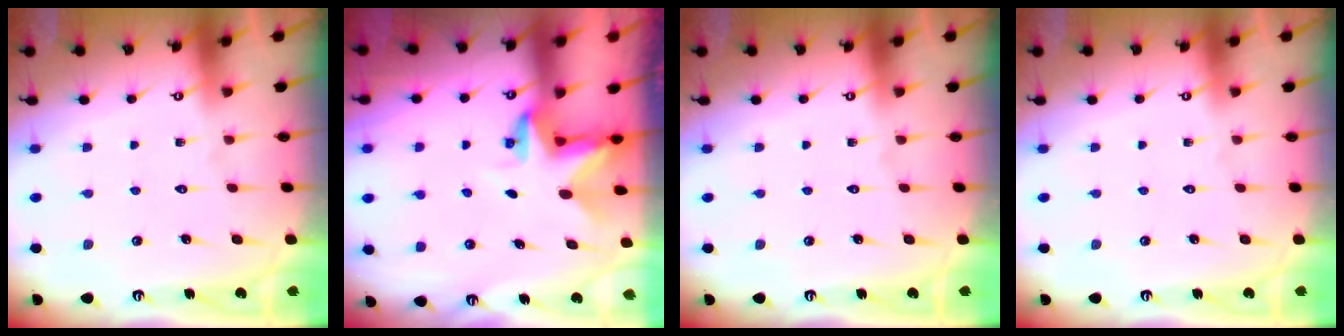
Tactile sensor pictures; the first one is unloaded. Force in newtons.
{"total": 2.9, "press": 2.9, "slide": 0.2}
{"total": 0.0}
{"total": 0.0}